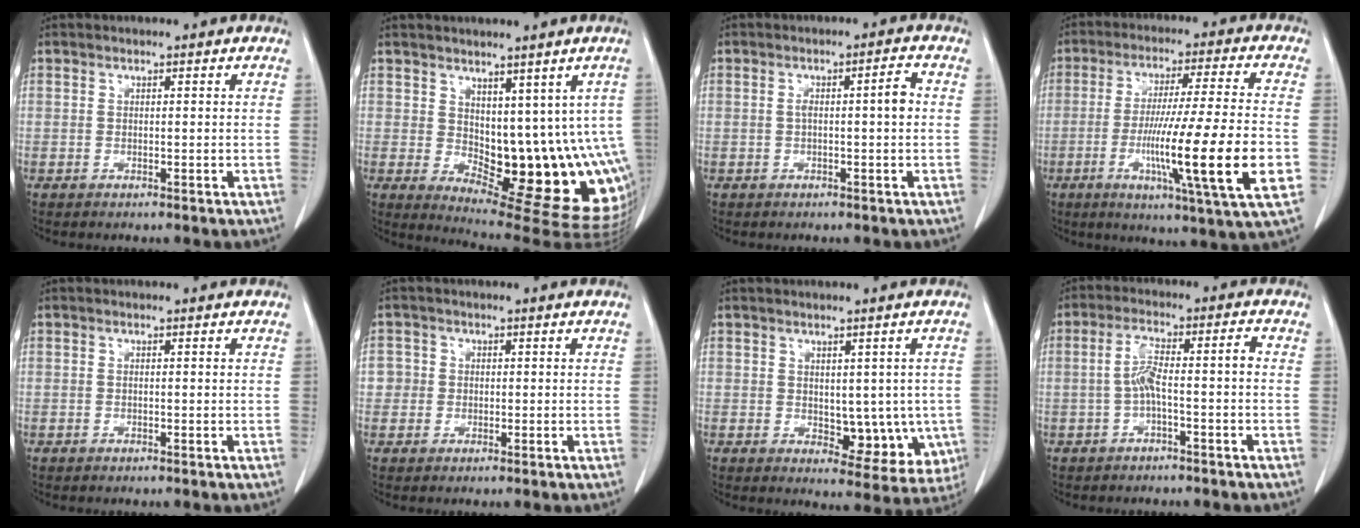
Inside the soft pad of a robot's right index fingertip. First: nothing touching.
{"total": 15.2, "force": [-0.1, 7.1, 13.5], "torque": [-0.138, -0.003, 0.015]}
{"total": 3.6, "force": [0.1, 0.4, 3.6], "torque": [-0.063, 0.012, 0.002]}
{"total": 18.3, "force": [-4.4, -0.7, 17.8], "torque": [-0.283, -0.022, -0.074]}
{"total": 0.0}
{"total": 2.5, "force": [0.1, 2.5, 0.1], "torque": [0.015, 0.008, -0.001]}
{"total": 8.3, "force": [-0.7, 4.9, 6.7], "torque": [-0.058, -0.003, 0.005]}
{"total": 5.5, "force": [-1.1, 0.7, 5.3], "torque": [-0.107, 0.024, -0.019]}